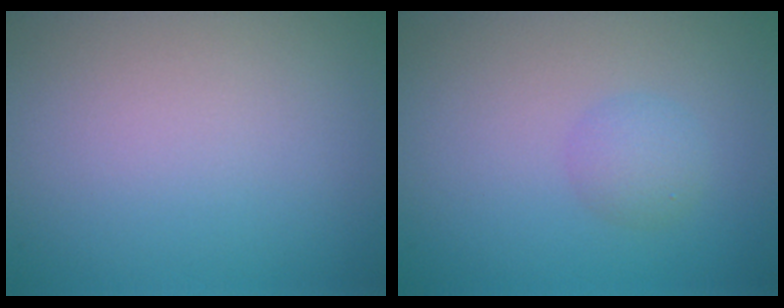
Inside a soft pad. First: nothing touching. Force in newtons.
{"total": 1.8, "press": 1.8, "slide": 0.0}